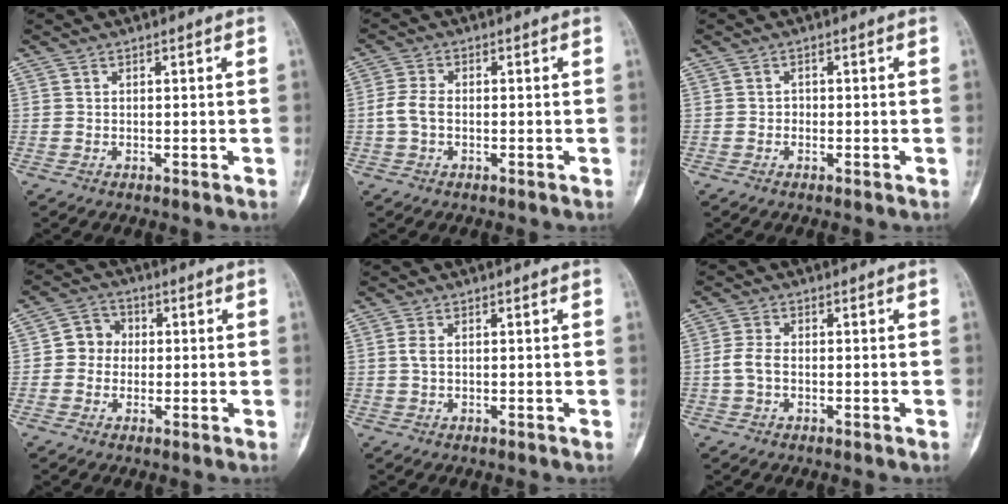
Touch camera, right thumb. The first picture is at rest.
{"total": 3.6, "force": [-0.6, 2.2, 2.9], "torque": [-0.068, 0.007, -0.017]}
{"total": 0.7, "force": [-0.3, 0.6, 0.2], "torque": [0.006, 0.005, -0.010]}
{"total": 5.3, "force": [-0.1, 4.8, 2.2], "torque": [-0.008, 0.014, -0.014]}
{"total": 1.4, "force": [0.2, 0.7, 1.2], "torque": [-0.031, 0.002, 0.003]}
{"total": 3.2, "force": [-0.6, 1.9, 2.6], "torque": [-0.061, 0.008, -0.015]}